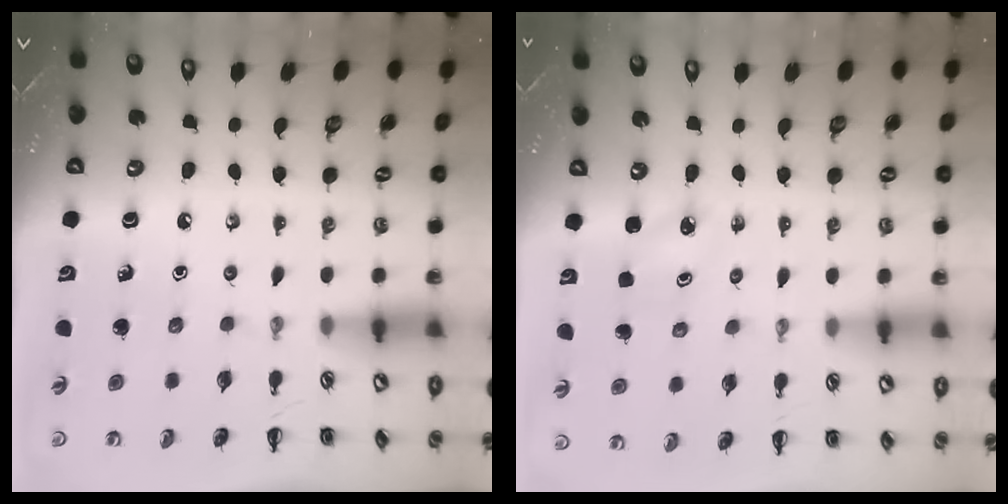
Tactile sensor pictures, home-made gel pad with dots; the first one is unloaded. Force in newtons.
{"total": 1.9, "press": 1.9, "slide": 0.4}